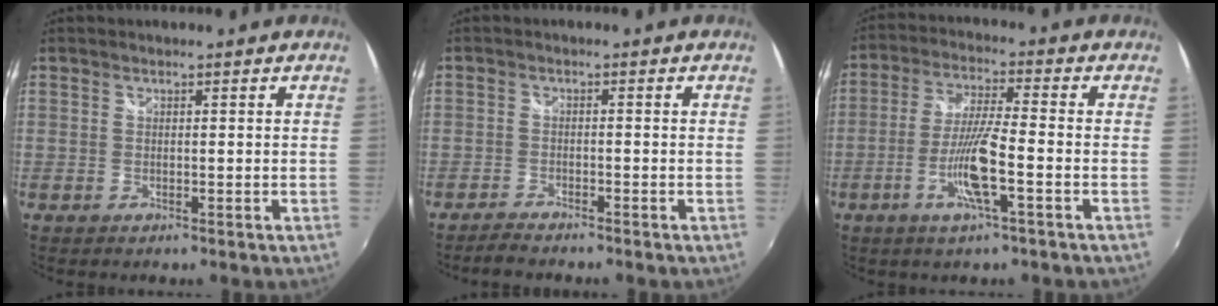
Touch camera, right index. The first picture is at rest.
{"total": 2.7, "force": [-2.7, 0.2, 0.6], "torque": [-0.028, -0.009, -0.052]}
{"total": 9.4, "force": [-3.4, 0.6, 8.8], "torque": [-0.176, -0.005, -0.066]}